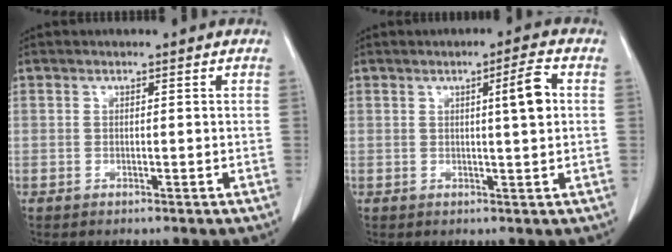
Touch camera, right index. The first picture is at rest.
{"total": 4.3, "force": [0.8, -0.2, 4.3], "torque": [-0.064, 0.000, 0.011]}